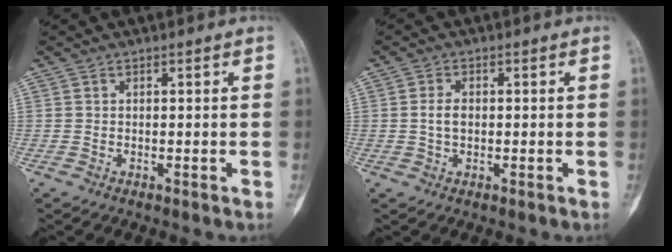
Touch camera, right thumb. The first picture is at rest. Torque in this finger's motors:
{"motor_torque": [0.17, 0.13, 0.19, -0.07, -0.04]}